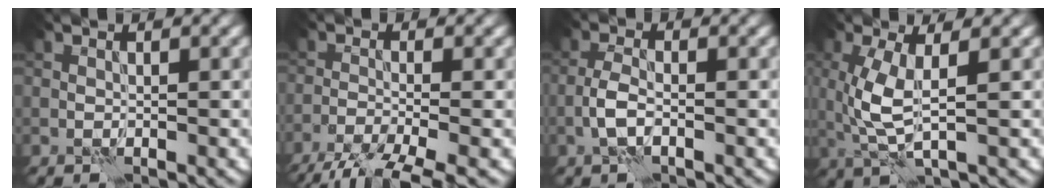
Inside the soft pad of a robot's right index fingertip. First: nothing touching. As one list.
[{"total": 6.4, "force": [-4.7, 1.2, 4.1], "torque": [-0.068, -0.007, -0.095]}, {"total": 2.2, "force": [-0.9, 0.8, 1.8], "torque": [-0.040, 0.007, -0.024]}, {"total": 4.4, "force": [0.4, 1.5, 4.1], "torque": [-0.104, -0.001, 0.011]}]